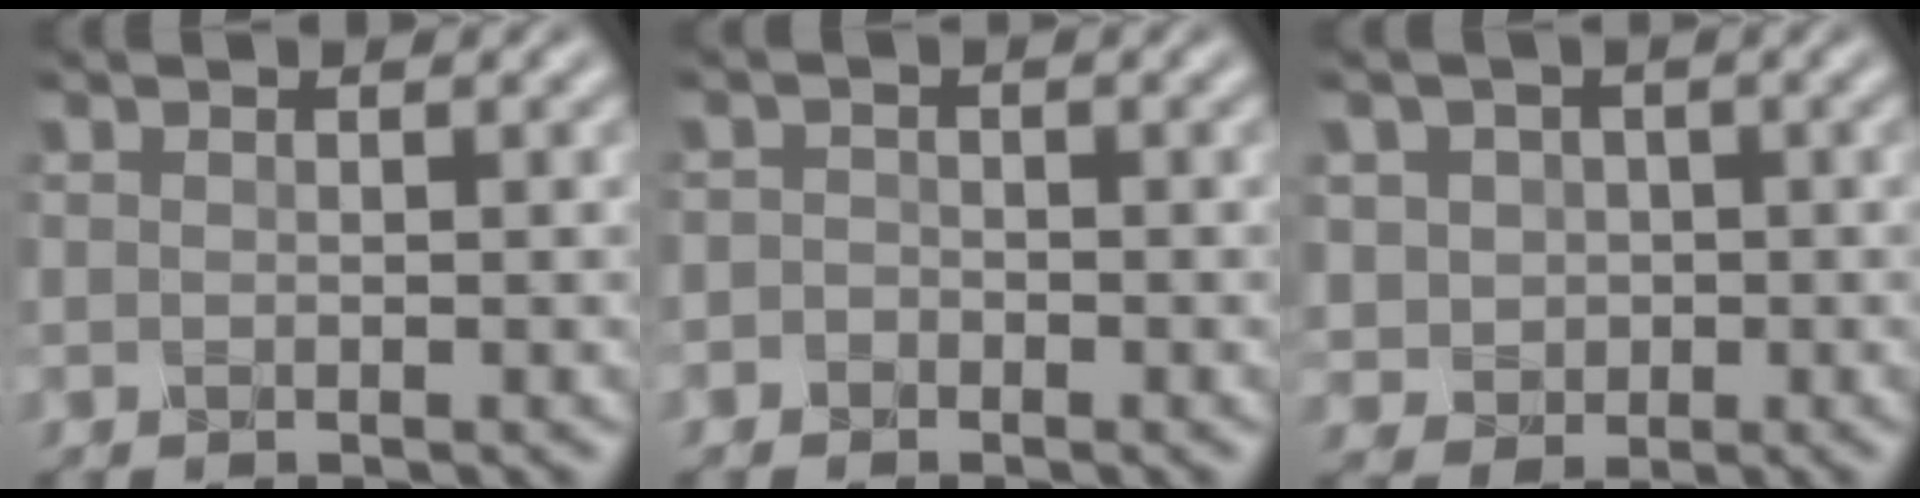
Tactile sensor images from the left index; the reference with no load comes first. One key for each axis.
{"total": 1.0, "fx": -0.6, "fy": 0.9, "fz": 0.1, "tx": 0.010, "ty": 0.000, "tz": -0.017}
{"total": 3.0, "fx": 0.3, "fy": 2.8, "fz": 0.9, "tx": -0.014, "ty": 0.001, "tz": 0.003}